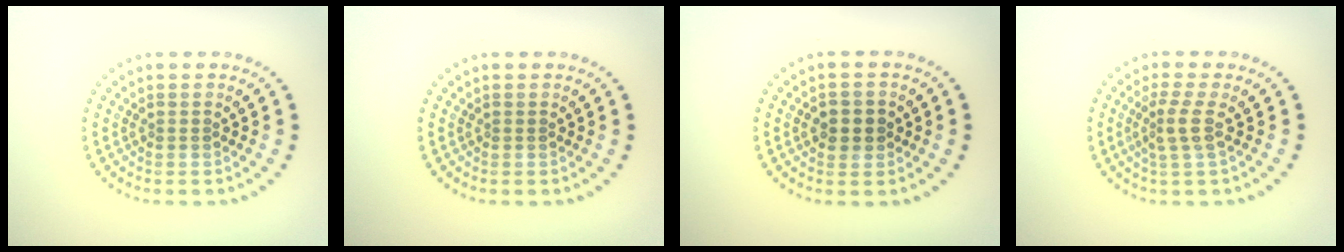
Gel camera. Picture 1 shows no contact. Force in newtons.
{"total": 0.0}
{"total": 2.3, "press": 2.3, "slide": 0.4}
{"total": 2.4, "press": 1.7, "slide": 1.6}